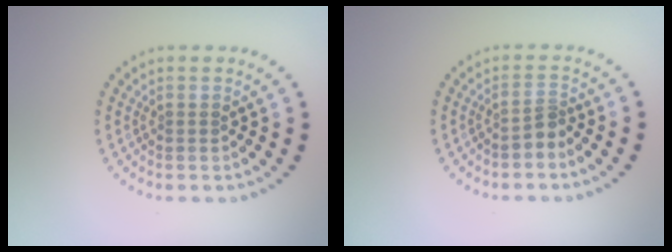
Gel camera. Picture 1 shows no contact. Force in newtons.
{"total": 1.7, "press": 1.2, "slide": 1.2}